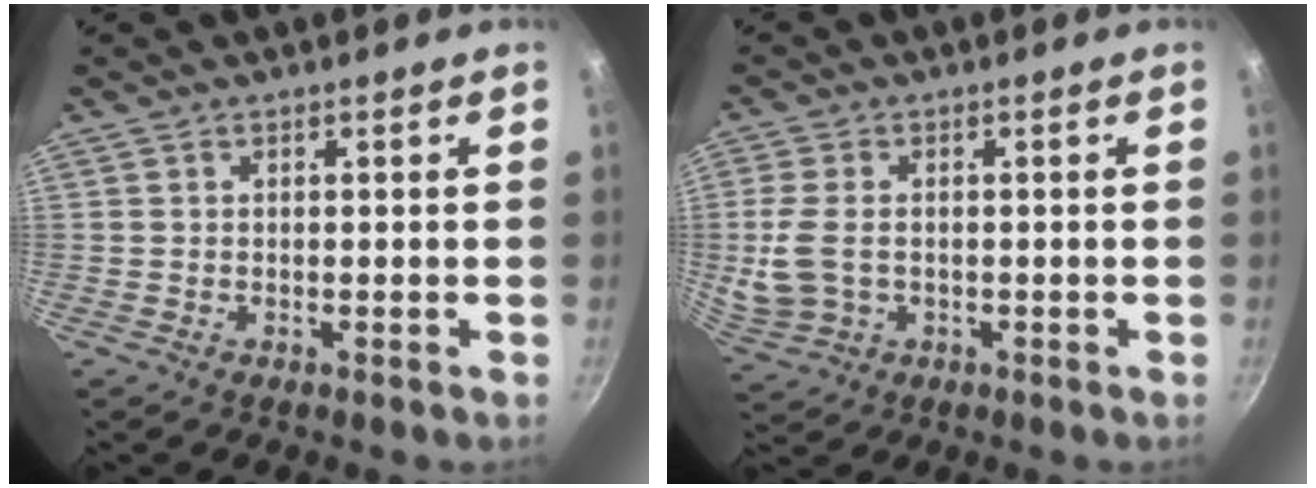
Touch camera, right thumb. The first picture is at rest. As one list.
[{"total": 7.8, "force": [-0.4, 5.2, 5.8], "torque": [-0.128, 0.001, -0.001]}]